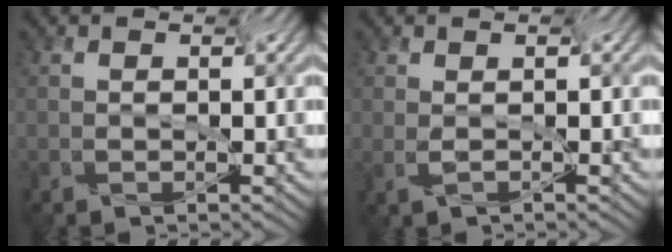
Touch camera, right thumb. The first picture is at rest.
{"total": 0.7, "force": [0.5, -0.1, 0.4], "torque": [-0.005, -0.004, 0.015]}